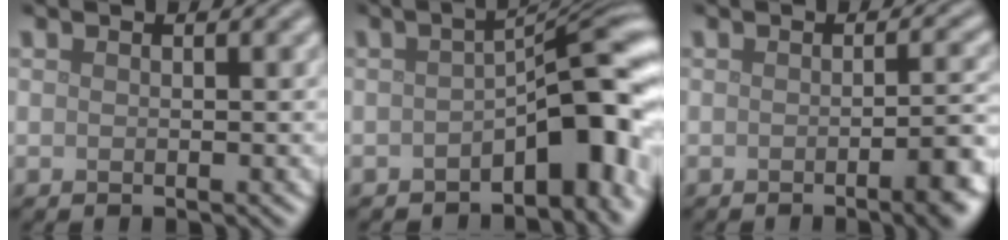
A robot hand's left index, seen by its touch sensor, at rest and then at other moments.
{"total": 7.4, "force": [-2.8, 2.9, 6.1], "torque": [-0.065, 0.016, -0.053]}
{"total": 4.4, "force": [-1.8, 1.2, 3.9], "torque": [-0.042, -0.002, -0.025]}